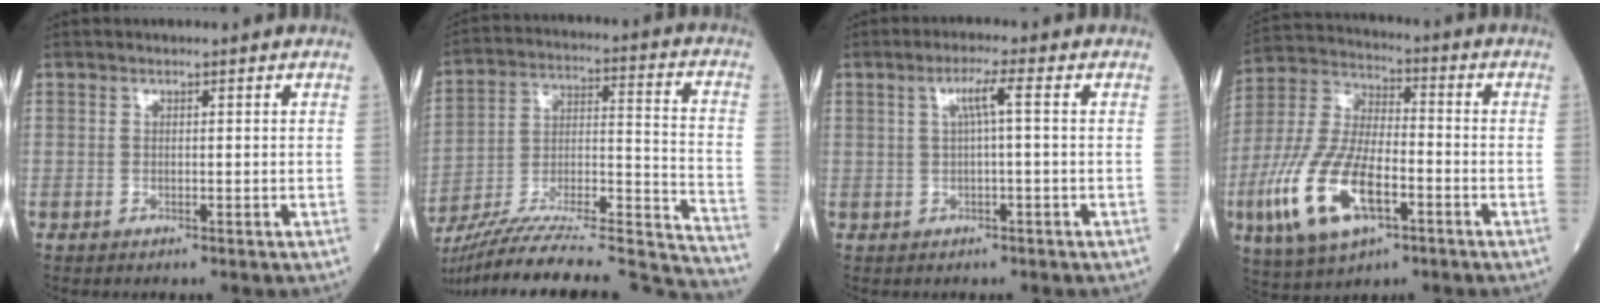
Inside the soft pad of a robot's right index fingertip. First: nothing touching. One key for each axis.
{"total": 32.2, "fx": -29.9, "fy": 1.5, "fz": 11.9, "tx": -0.145, "ty": -0.021, "tz": -0.439}
{"total": 3.3, "fx": 0.6, "fy": -0.2, "fz": 3.2, "tx": -0.062, "ty": 0.010, "tz": 0.012}
{"total": 16.3, "fx": -5.9, "fy": 6.6, "fz": 13.6, "tx": -0.302, "ty": -0.004, "tz": -0.106}